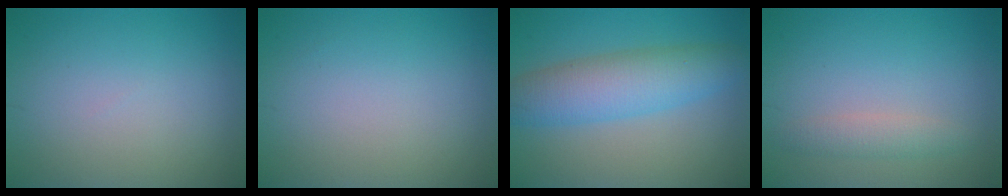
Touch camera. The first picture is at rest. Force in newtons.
{"total": 0.0}
{"total": 6.0, "press": 6.0, "slide": 0.1}
{"total": 1.8, "press": 1.8, "slide": 0.2}